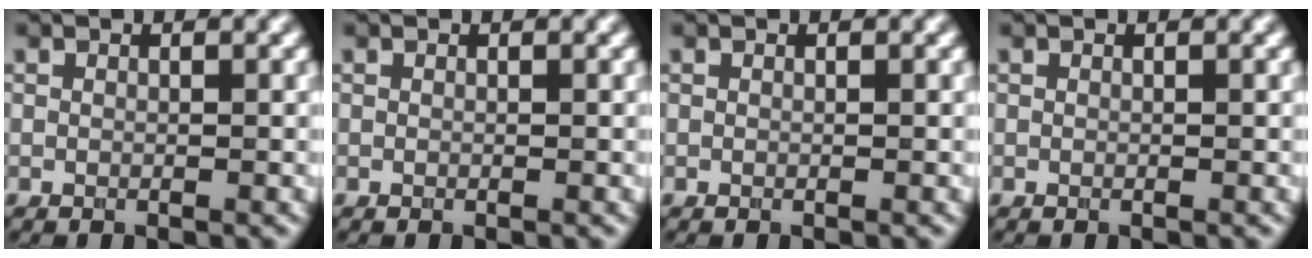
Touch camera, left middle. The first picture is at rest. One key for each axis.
{"total": 0.0}
{"total": 0.0}
{"total": 0.0}